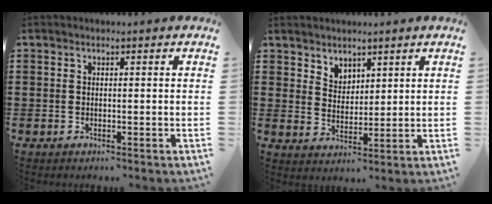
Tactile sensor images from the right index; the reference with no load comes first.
{"total": 3.5, "force": [2.9, 1.9, -0.2], "torque": [-0.008, -0.001, 0.055]}